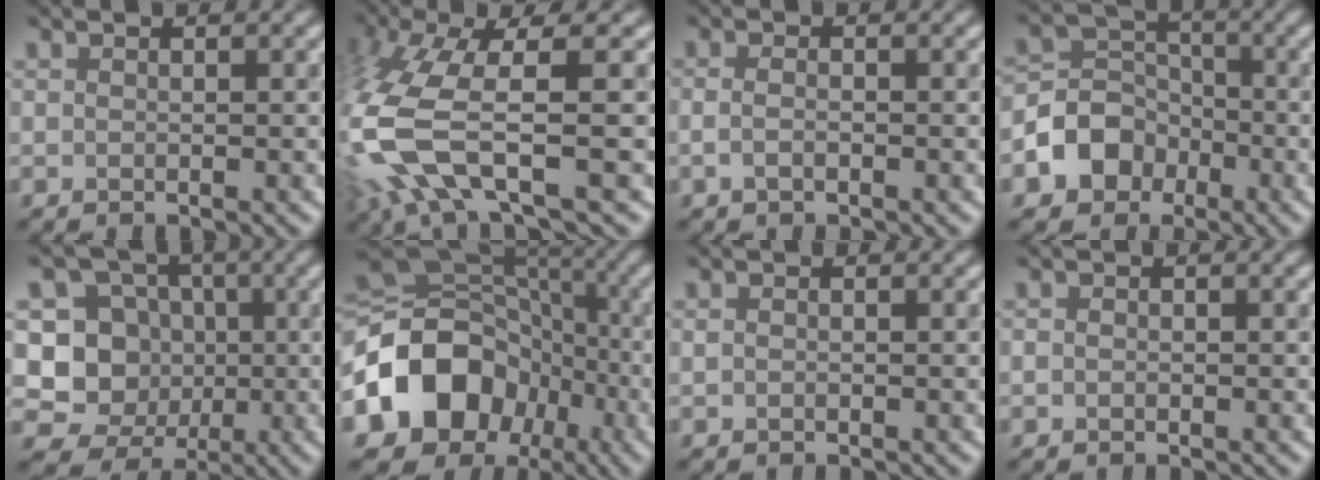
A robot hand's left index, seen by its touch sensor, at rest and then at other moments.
{"total": 10.0, "force": [-2.5, 3.4, 9.0], "torque": [-0.211, -0.011, -0.050]}
{"total": 0.9, "force": [-0.4, 0.3, 0.8], "torque": [-0.018, -0.003, -0.011]}
{"total": 5.1, "force": [-2.5, 4.2, 1.6], "torque": [-0.006, 0.004, -0.060]}
{"total": 8.6, "force": [-0.8, 8.2, 2.2], "torque": [-0.040, 0.015, -0.037]}
{"total": 13.4, "force": [-4.4, 10.8, 6.5], "torque": [-0.128, -0.010, -0.090]}
{"total": 0.0}
{"total": 0.0}